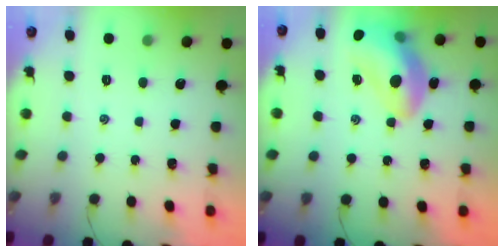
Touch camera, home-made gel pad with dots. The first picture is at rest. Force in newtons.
{"total": 17.0, "press": 16.6, "slide": 3.7}